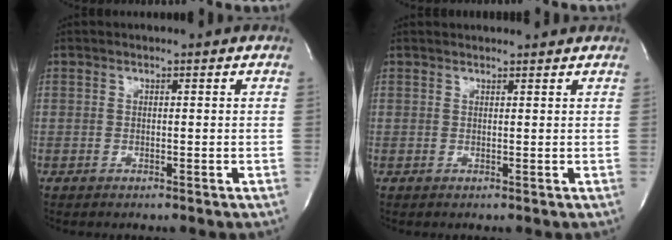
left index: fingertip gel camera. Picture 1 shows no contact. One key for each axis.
{"total": 4.2, "fx": 4.1, "fy": 0.5, "fz": 0.8, "tx": -0.010, "ty": 0.022, "tz": 0.046}